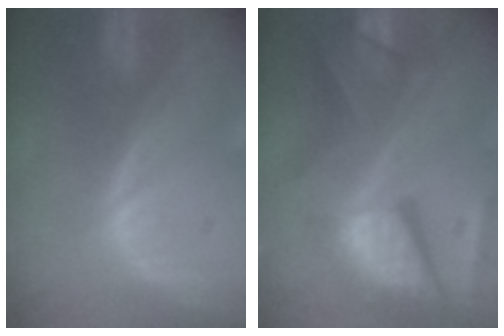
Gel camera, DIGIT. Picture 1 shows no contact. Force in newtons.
{"total": 12.1, "press": 9.9, "slide": 6.9}